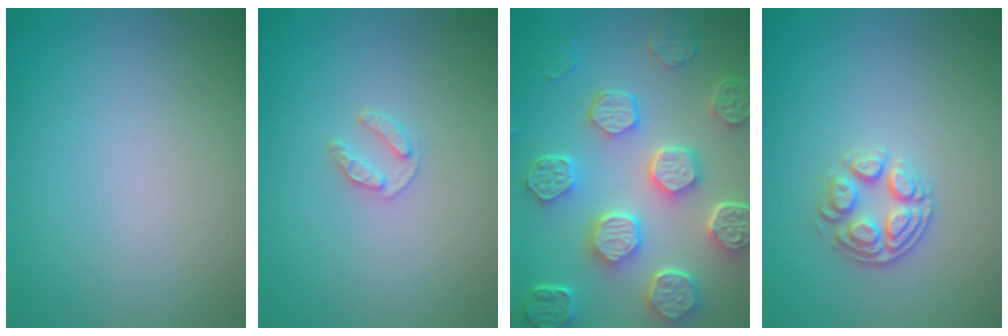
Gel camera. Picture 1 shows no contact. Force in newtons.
{"total": 1.3, "press": 1.3, "slide": 0.2}
{"total": 8.3, "press": 6.4, "slide": 5.3}
{"total": 2.8, "press": 2.6, "slide": 1.2}